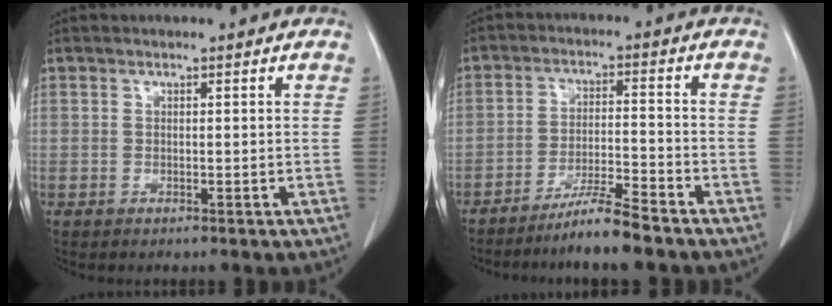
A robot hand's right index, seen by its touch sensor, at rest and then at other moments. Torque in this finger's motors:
{"motor_torque": [0.30, -0.29, 0.24, 0.07]}